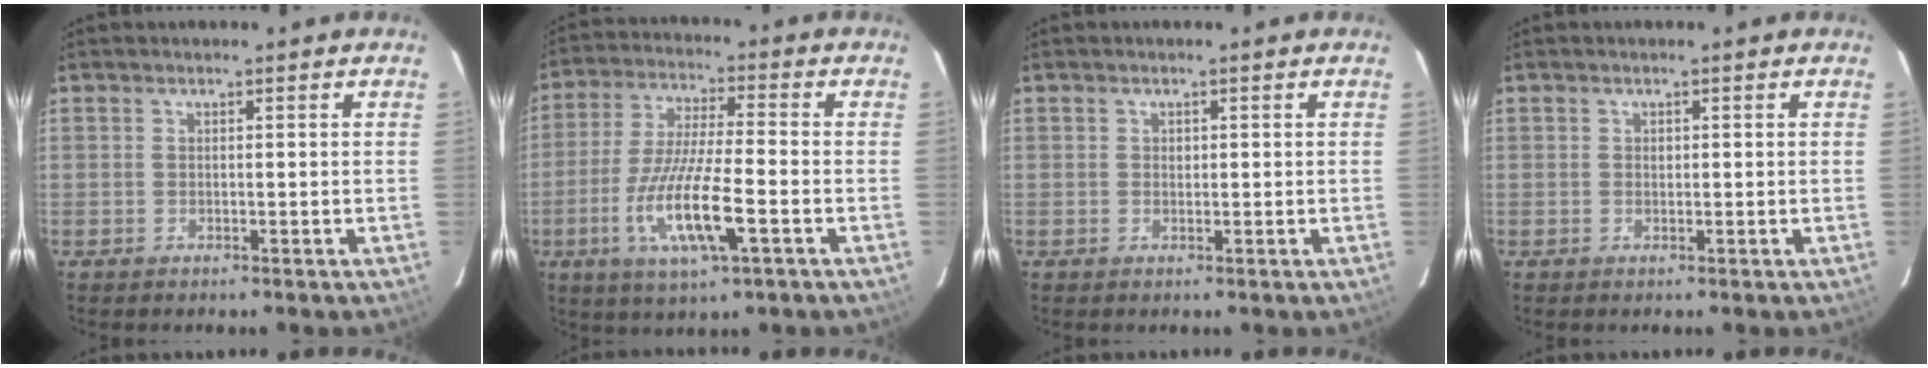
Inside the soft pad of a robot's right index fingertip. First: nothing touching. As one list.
[{"total": 13.9, "force": [-5.0, 2.5, 12.8], "torque": [-0.260, -0.018, -0.091]}, {"total": 0.8, "force": [0.2, 0.7, 0.3], "torque": [-0.002, 0.003, 0.004]}, {"total": 0.6, "force": [0.2, 0.5, 0.2], "torque": [-0.002, 0.003, 0.004]}]